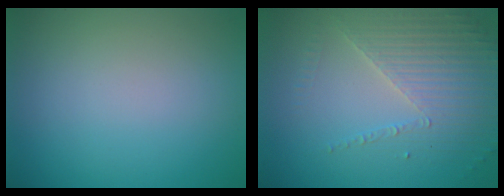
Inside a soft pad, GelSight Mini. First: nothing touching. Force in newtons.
{"total": 3.6, "press": 3.3, "slide": 1.4}